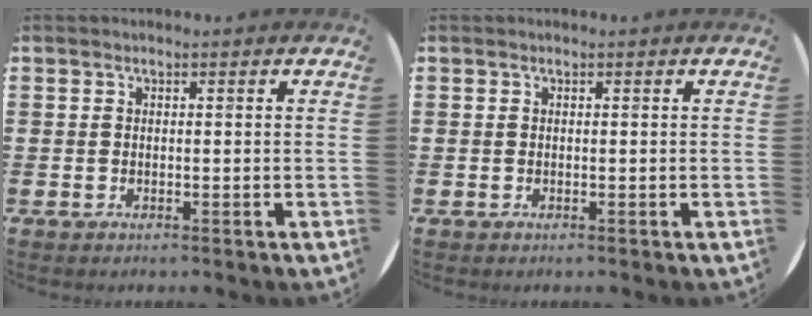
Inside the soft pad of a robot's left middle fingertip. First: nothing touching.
{"total": 0.0}